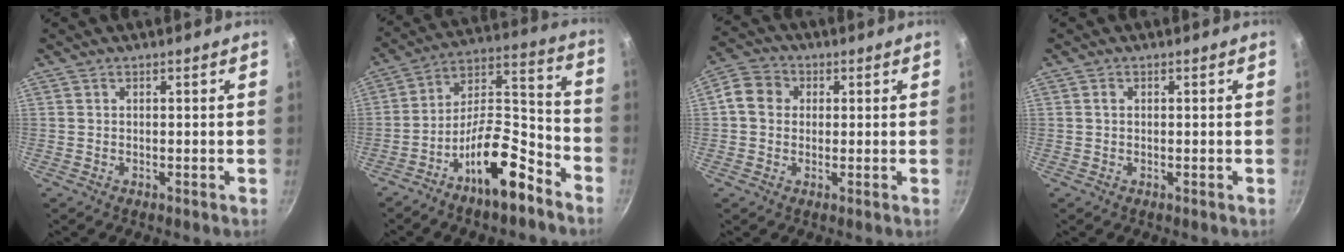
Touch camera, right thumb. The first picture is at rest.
{"total": 16.4, "force": [-10.0, 5.9, 11.6], "torque": [-0.168, 0.097, -0.174]}
{"total": 6.4, "force": [0.8, 5.6, 3.0], "torque": [-0.034, 0.009, -0.004]}
{"total": 0.7, "force": [0.1, 0.6, 0.4], "torque": [-0.007, 0.004, 0.002]}